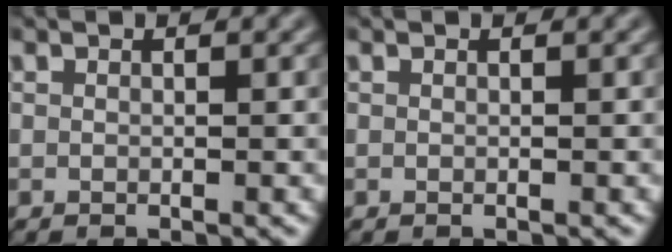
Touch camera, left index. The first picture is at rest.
{"total": 0.0}